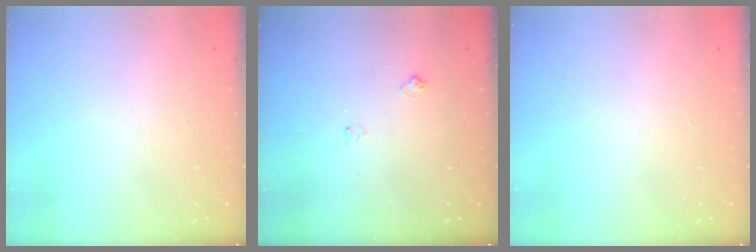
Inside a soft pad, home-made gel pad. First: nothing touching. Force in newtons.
{"total": 5.8, "press": 5.7, "slide": 0.8}
{"total": 0.0}